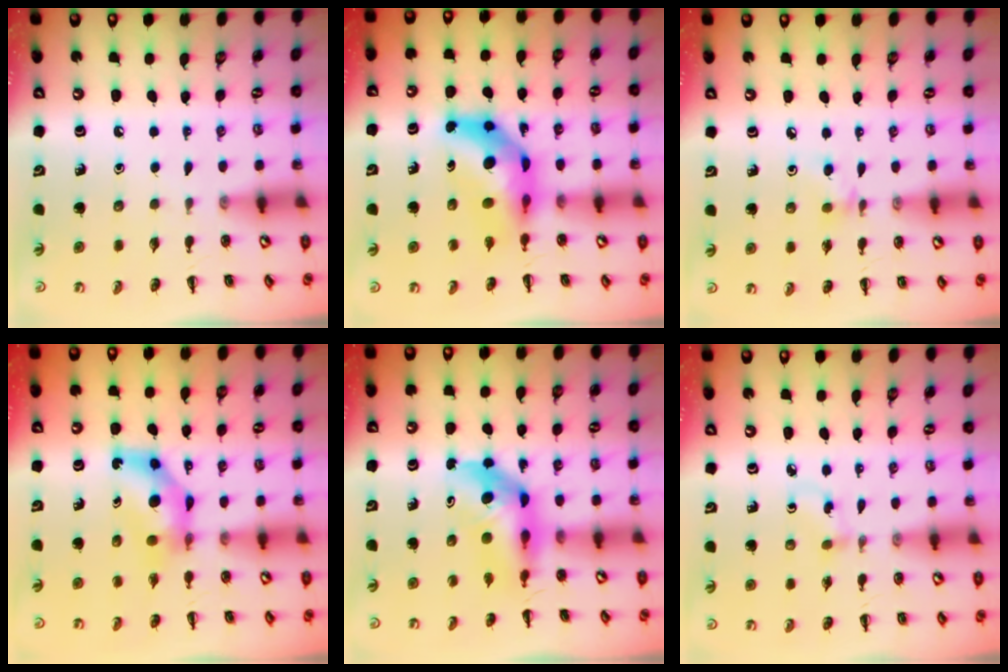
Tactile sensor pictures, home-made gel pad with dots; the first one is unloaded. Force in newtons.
{"total": 9.4, "press": 9.0, "slide": 2.7}
{"total": 3.8, "press": 3.6, "slide": 1.4}
{"total": 7.2, "press": 7.1, "slide": 0.8}
{"total": 6.3, "press": 6.0, "slide": 1.6}
{"total": 2.8, "press": 2.5, "slide": 1.2}